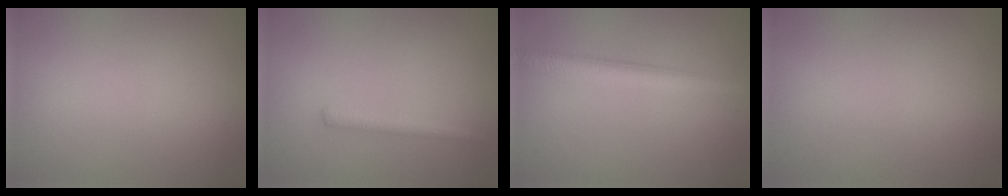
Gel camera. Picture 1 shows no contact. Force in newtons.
{"total": 1.3, "press": 1.3, "slide": 0.1}
{"total": 3.4, "press": 3.4, "slide": 0.1}
{"total": 0.0}